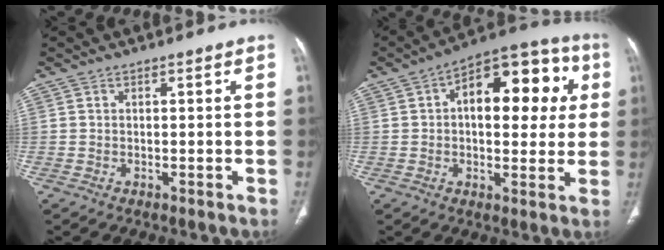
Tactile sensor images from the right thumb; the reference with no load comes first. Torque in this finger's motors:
{"motor_torque": [-0.76, 1.30, 0.70, 0.56, 0.11]}